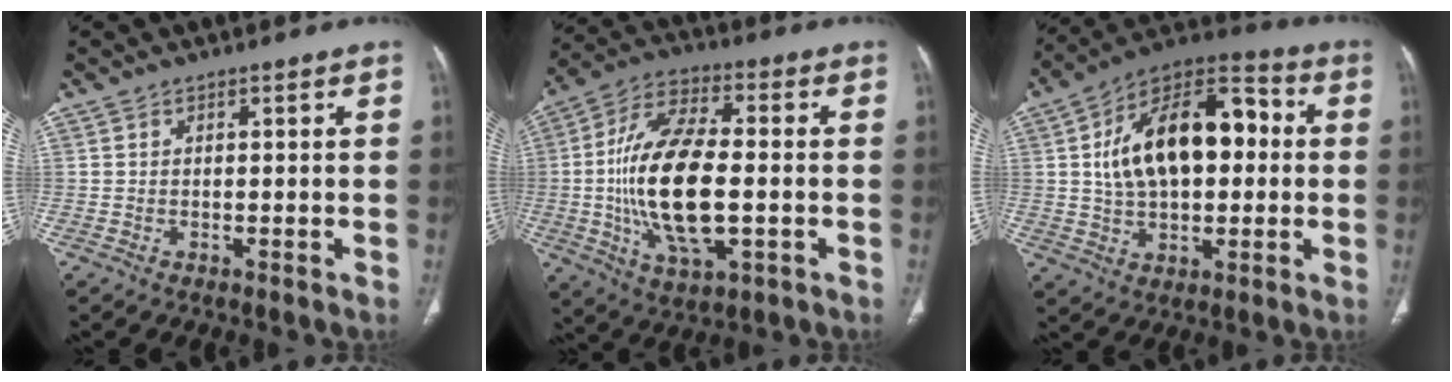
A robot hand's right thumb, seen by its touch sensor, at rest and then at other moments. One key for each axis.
{"total": 19.8, "fx": -2.0, "fy": 8.9, "fz": 17.6, "tx": -0.339, "ty": 0.012, "tz": -0.031}
{"total": 20.5, "fx": 2.3, "fy": 11.9, "fz": 16.6, "tx": -0.248, "ty": 0.031, "tz": 0.035}